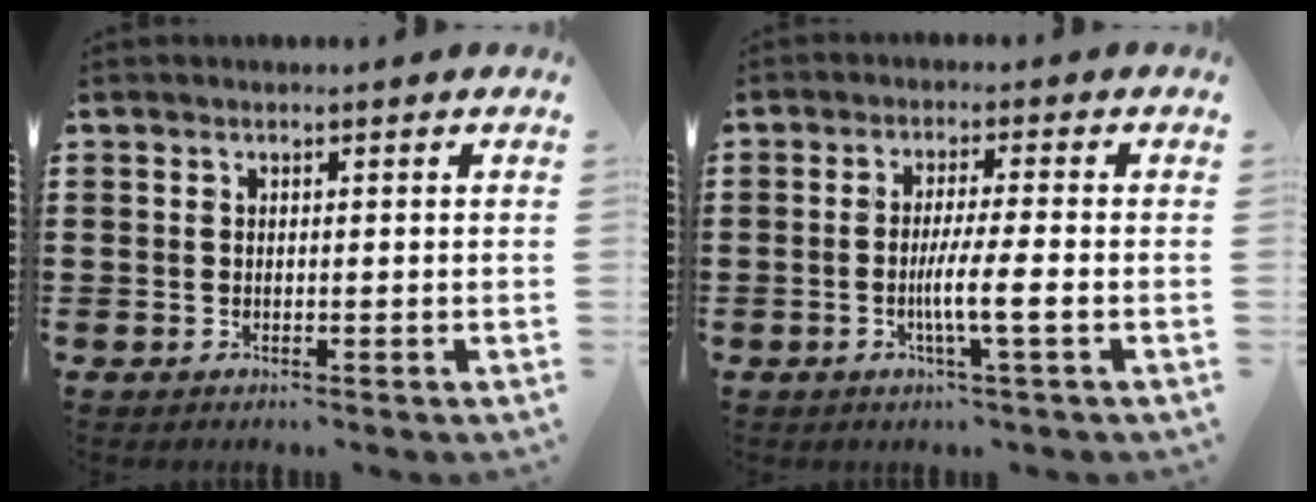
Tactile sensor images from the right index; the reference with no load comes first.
{"total": 5.4, "force": [-1.4, -0.1, 5.2], "torque": [-0.097, -0.012, -0.028]}